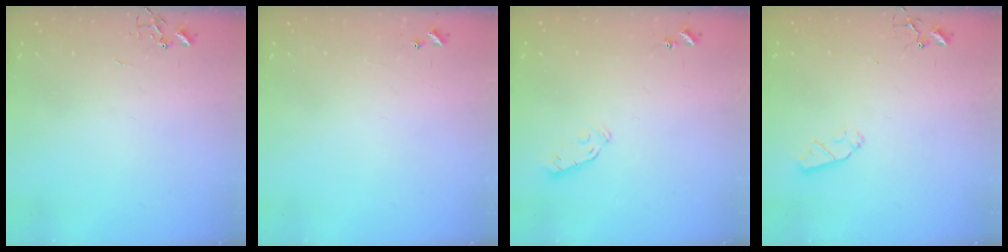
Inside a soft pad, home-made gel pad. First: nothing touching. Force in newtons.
{"total": 4.1, "press": 4.1, "slide": 0.5}
{"total": 3.6, "press": 3.4, "slide": 0.9}
{"total": 5.5, "press": 5.5, "slide": 0.4}